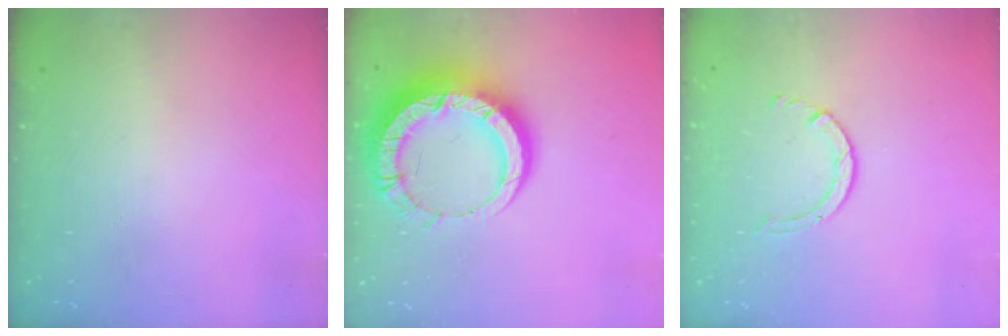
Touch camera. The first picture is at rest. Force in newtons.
{"total": 16.8, "press": 16.7, "slide": 1.7}
{"total": 2.5, "press": 2.4, "slide": 0.3}